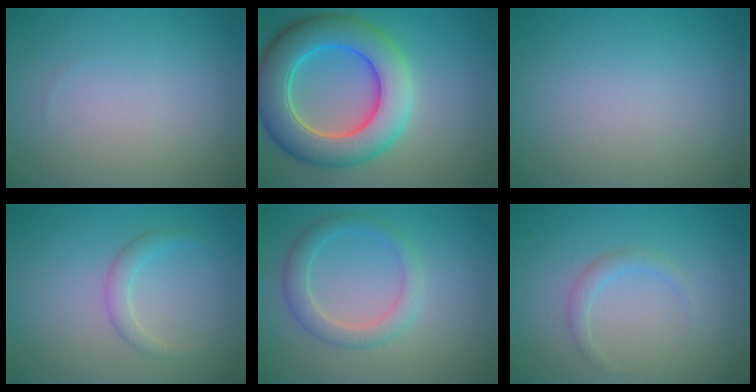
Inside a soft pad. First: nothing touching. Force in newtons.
{"total": 9.5, "press": 9.5, "slide": 0.5}
{"total": 0.0}
{"total": 1.5, "press": 1.5, "slide": 0.1}
{"total": 2.8, "press": 2.8, "slide": 0.1}
{"total": 1.3, "press": 1.3, "slide": 0.1}